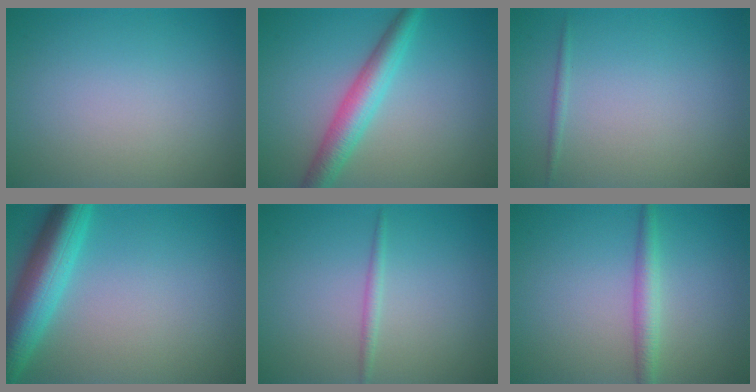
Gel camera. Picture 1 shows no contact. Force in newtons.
{"total": 4.3, "press": 4.3, "slide": 0.0}
{"total": 0.6, "press": 0.6, "slide": 0.0}
{"total": 7.0, "press": 6.9, "slide": 0.4}
{"total": 1.0, "press": 1.0, "slide": 0.0}
{"total": 2.2, "press": 2.2, "slide": 0.0}